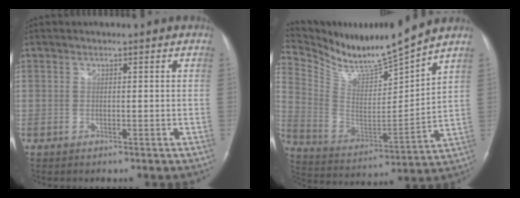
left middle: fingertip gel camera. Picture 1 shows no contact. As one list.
[{"total": 13.9, "force": [13.1, -1.0, 4.4], "torque": [-0.099, -0.035, 0.250]}]